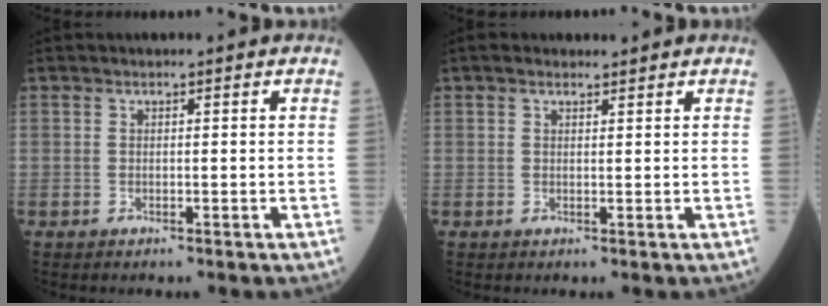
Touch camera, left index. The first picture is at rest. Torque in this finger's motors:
{"motor_torque": [0.46, -0.71, 0.13, 0.00]}